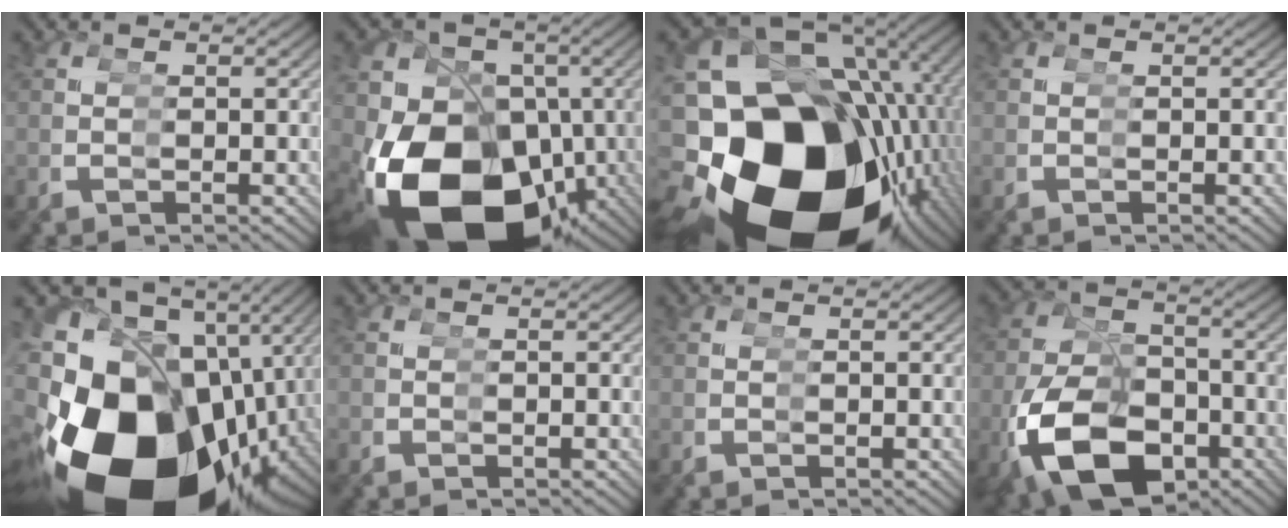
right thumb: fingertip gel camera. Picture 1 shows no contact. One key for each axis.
{"total": 22.0, "fx": -5.3, "fy": 15.0, "fz": 15.1, "tx": -0.273, "ty": -0.069, "tz": -0.053}
{"total": 32.6, "fx": -6.8, "fy": 20.2, "fz": 24.7, "tx": -0.393, "ty": -0.074, "tz": -0.067}
{"total": 0.0}
{"total": 24.1, "fx": -5.1, "fy": 15.9, "fz": 17.5, "tx": -0.297, "ty": -0.044, "tz": -0.058}
{"total": 0.5, "fx": -0.3, "fy": 0.5, "fz": 0.0, "tx": -0.005, "ty": -0.006, "tz": -0.002}
{"total": 0.0}
{"total": 11.1, "fx": -3.3, "fy": 8.0, "fz": 7.0, "tx": -0.136, "ty": -0.036, "tz": -0.035}